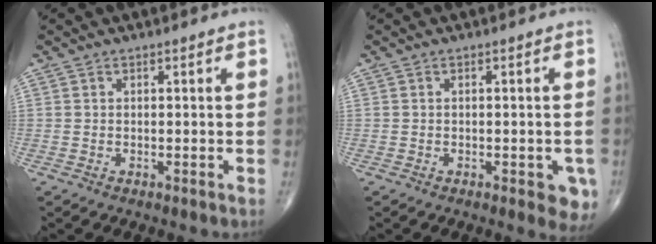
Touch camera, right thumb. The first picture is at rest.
{"total": 4.8, "force": [-1.9, 2.0, 4.0], "torque": [-0.023, -0.004, -0.020]}